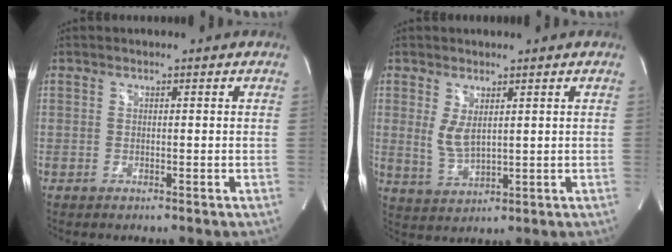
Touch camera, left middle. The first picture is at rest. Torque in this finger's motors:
{"motor_torque": [1.78, -0.36, 0.42, 0.05]}